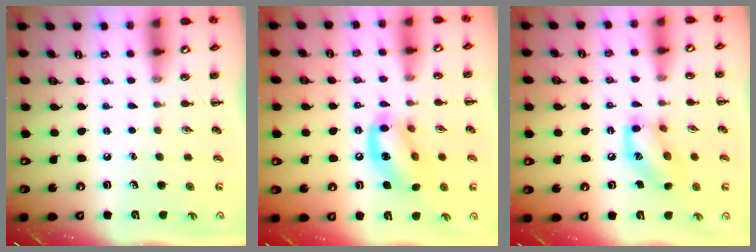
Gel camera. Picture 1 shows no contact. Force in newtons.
{"total": 13.5, "press": 13.1, "slide": 3.1}
{"total": 11.7, "press": 11.7, "slide": 0.8}